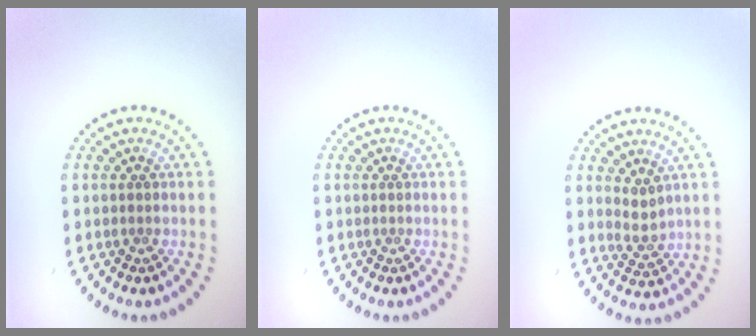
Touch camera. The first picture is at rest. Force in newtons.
{"total": 0.0}
{"total": 1.8, "press": 1.5, "slide": 0.9}